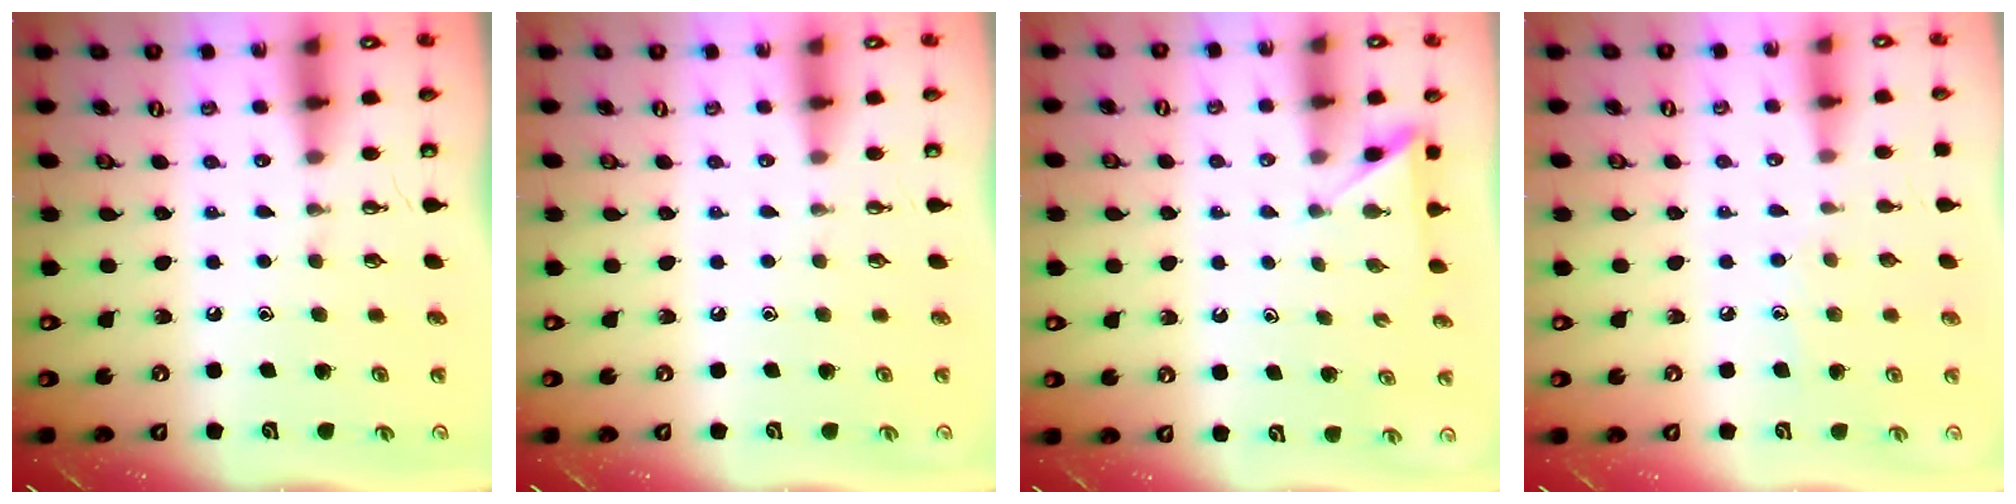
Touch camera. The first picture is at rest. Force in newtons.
{"total": 0.0}
{"total": 3.0, "press": 3.0, "slide": 0.3}
{"total": 5.4, "press": 5.4, "slide": 0.5}